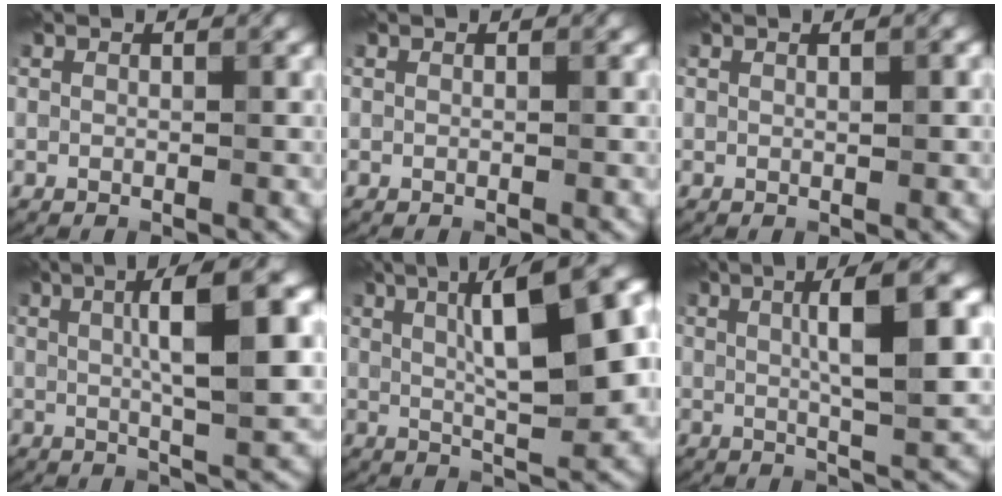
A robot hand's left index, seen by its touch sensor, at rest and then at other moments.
{"total": 0.0}
{"total": 1.0, "force": [0.3, 0.2, 1.0], "torque": [-0.013, 0.004, 0.004]}
{"total": 9.3, "force": [2.0, 2.1, 8.9], "torque": [-0.117, 0.013, 0.030]}
{"total": 12.4, "force": [3.2, 3.5, 11.5], "torque": [-0.146, 0.019, 0.046]}
{"total": 8.3, "force": [1.9, 1.7, 7.8], "torque": [-0.106, 0.011, 0.028]}